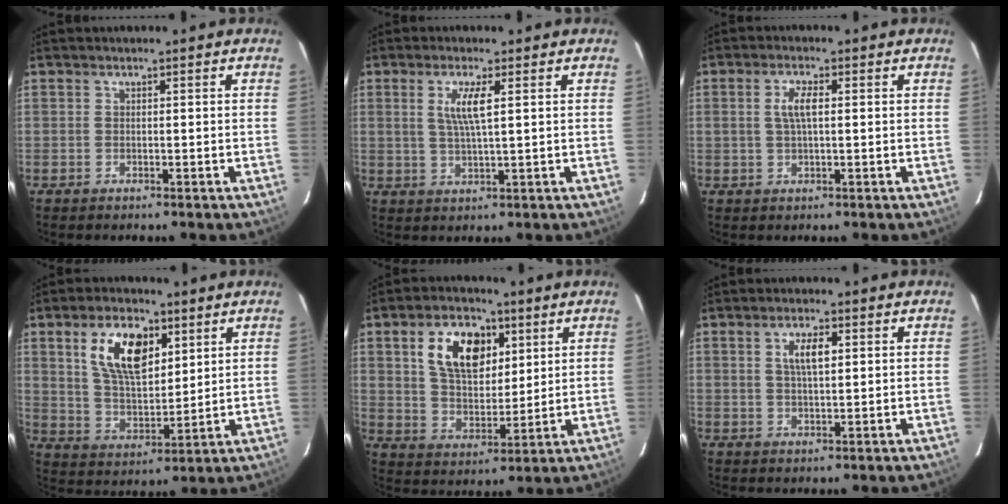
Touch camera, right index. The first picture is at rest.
{"total": 4.9, "force": [1.6, 0.3, 4.6], "torque": [-0.093, -0.005, 0.031]}
{"total": 3.7, "force": [0.6, 1.1, 3.5], "torque": [-0.069, 0.005, 0.014]}
{"total": 13.0, "force": [5.7, 6.6, 9.7], "torque": [-0.168, 0.009, 0.112]}
{"total": 13.0, "force": [5.1, 7.8, 9.1], "torque": [-0.158, 0.016, 0.096]}
{"total": 4.3, "force": [1.3, 1.5, 3.8], "torque": [-0.071, 0.006, 0.025]}